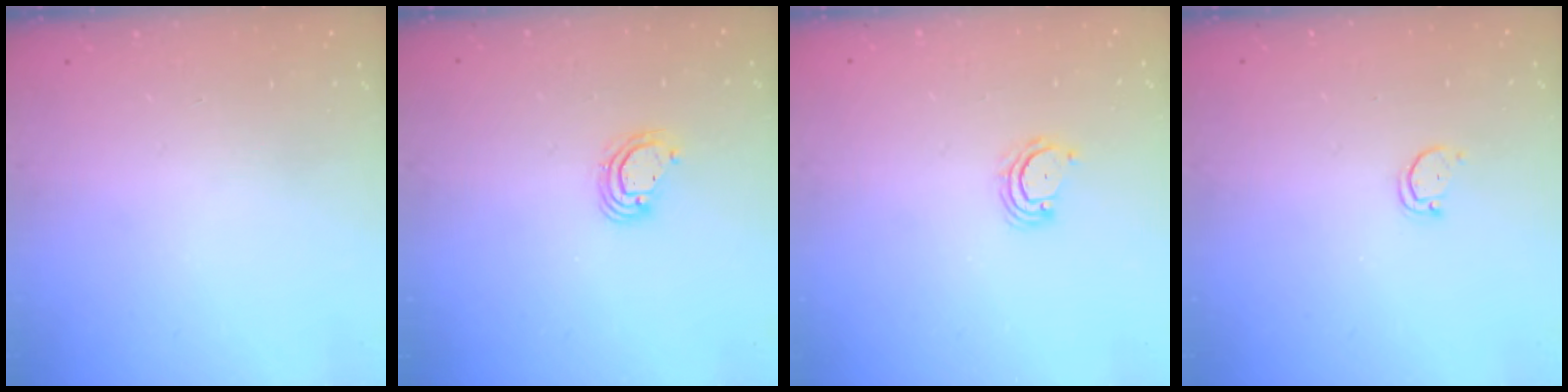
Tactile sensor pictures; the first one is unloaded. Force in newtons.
{"total": 5.2, "press": 5.2, "slide": 0.3}
{"total": 3.8, "press": 3.8, "slide": 0.5}
{"total": 1.8, "press": 1.8, "slide": 0.1}